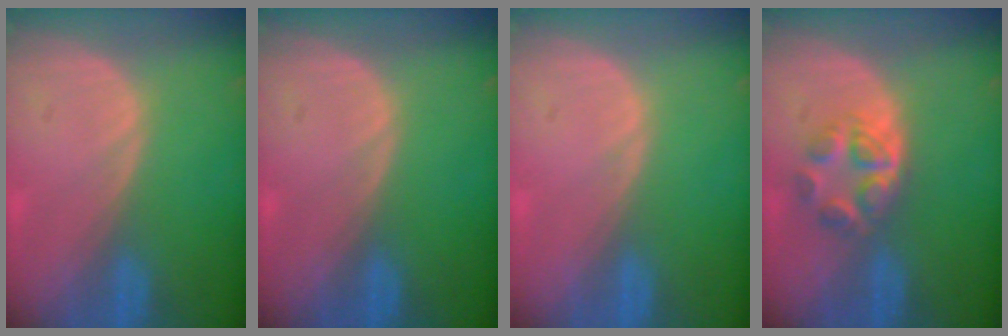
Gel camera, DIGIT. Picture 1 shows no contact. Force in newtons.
{"total": 0.0}
{"total": 0.5, "press": 0.1, "slide": 0.5}
{"total": 5.0, "press": 4.8, "slide": 1.4}